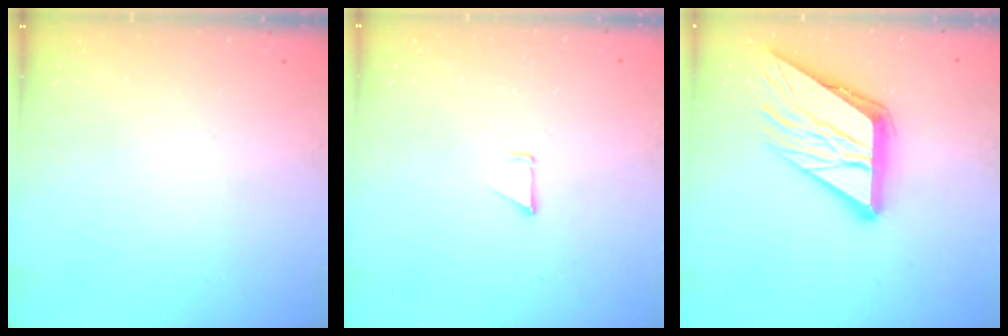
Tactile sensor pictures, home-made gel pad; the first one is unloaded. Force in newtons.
{"total": 0.9, "press": 0.8, "slide": 0.1}
{"total": 17.6, "press": 17.4, "slide": 2.1}